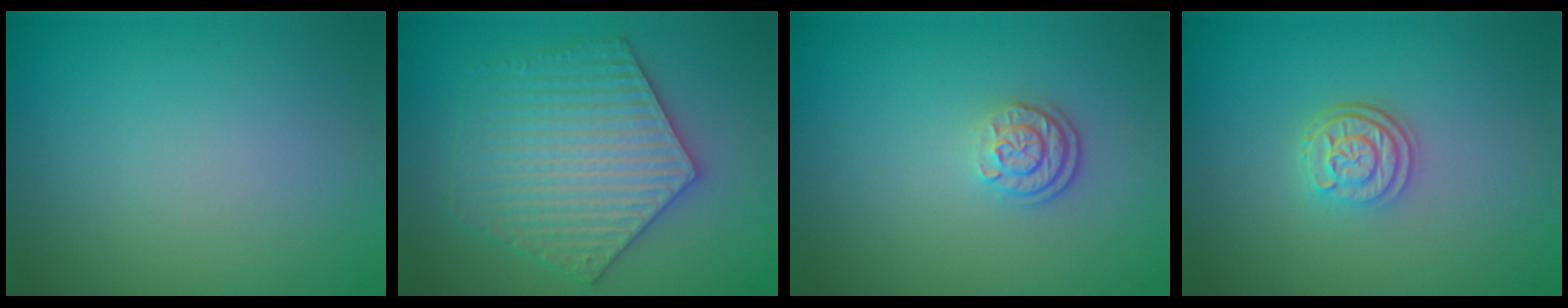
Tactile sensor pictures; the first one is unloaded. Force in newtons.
{"total": 5.6, "press": 5.5, "slide": 0.9}
{"total": 2.3, "press": 1.7, "slide": 1.4}
{"total": 2.9, "press": 2.4, "slide": 1.7}